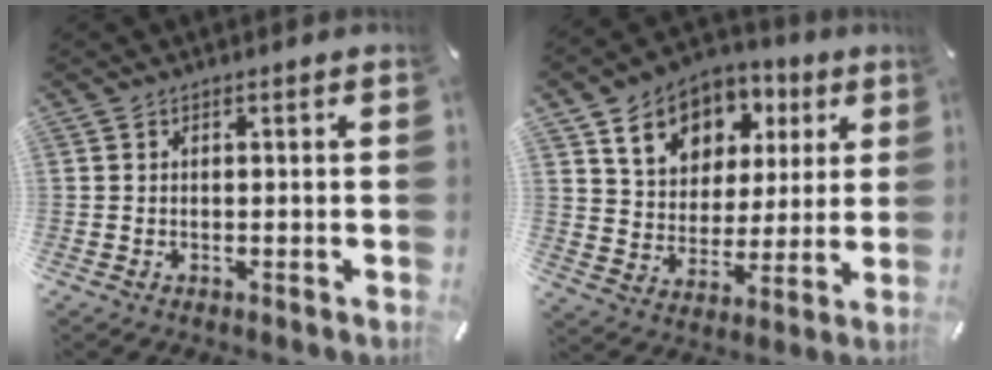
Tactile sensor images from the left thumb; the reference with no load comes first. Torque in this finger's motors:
{"motor_torque": [2.36, 2.36, 1.39, -1.38, 0.16]}